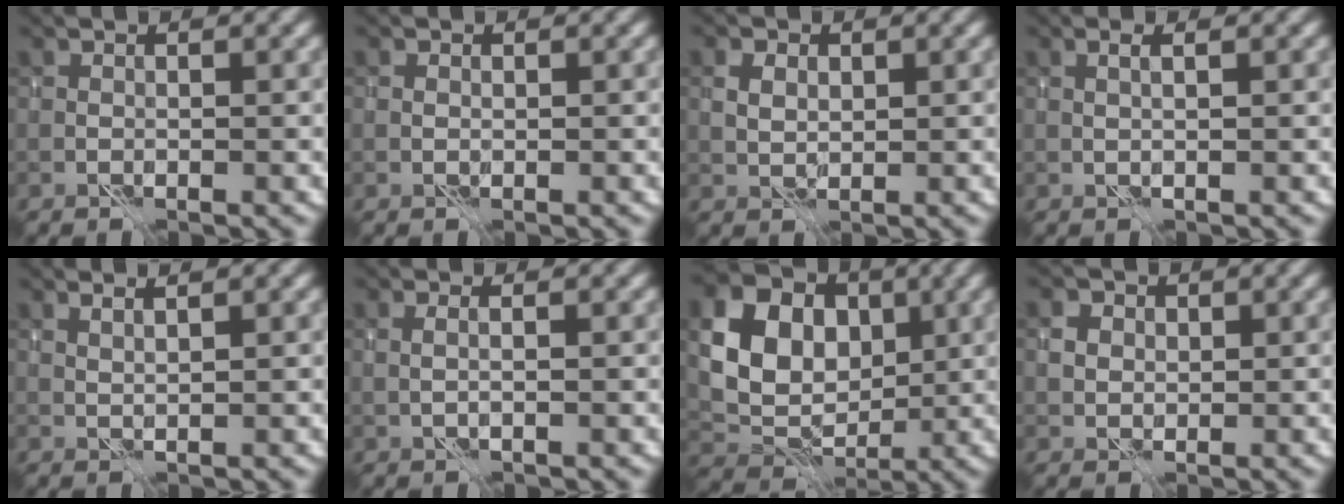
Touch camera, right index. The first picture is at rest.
{"total": 0.6, "force": [0.1, 0.5, 0.3], "torque": [-0.004, 0.000, 0.001]}
{"total": 2.4, "force": [1.1, 1.6, 1.5], "torque": [-0.032, 0.011, 0.016]}
{"total": 1.0, "force": [0.6, -0.3, 0.7], "torque": [-0.016, 0.005, 0.012]}
{"total": 1.2, "force": [1.1, -0.4, 0.4], "torque": [-0.012, 0.001, 0.021]}
{"total": 1.3, "force": [0.7, 0.3, 1.1], "torque": [-0.018, 0.001, 0.006]}
{"total": 13.1, "force": [3.8, 10.3, 7.1], "torque": [-0.157, 0.038, 0.058]}
{"total": 2.6, "force": [0.9, 2.2, 1.1], "torque": [-0.021, 0.010, 0.016]}